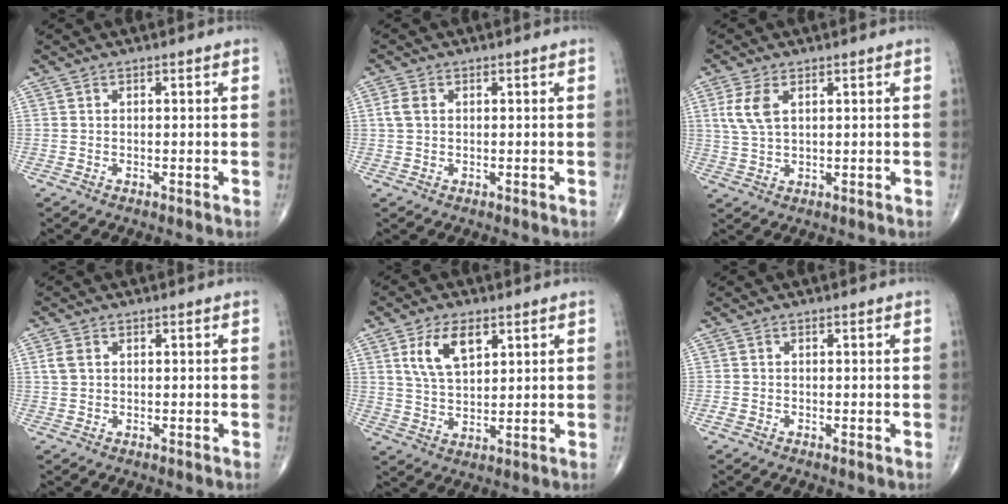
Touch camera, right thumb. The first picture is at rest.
{"total": 2.3, "force": [0.4, 1.6, 1.6], "torque": [-0.041, 0.007, 0.008]}
{"total": 5.3, "force": [1.8, 2.7, 4.2], "torque": [-0.098, 0.002, 0.041]}
{"total": 2.3, "force": [0.6, 1.6, 1.4], "torque": [-0.035, 0.006, 0.015]}
{"total": 8.5, "force": [3.7, 4.3, 6.3], "torque": [-0.104, -0.014, 0.075]}
{"total": 0.9, "force": [-0.4, 0.5, 0.7], "torque": [-0.015, -0.004, -0.011]}